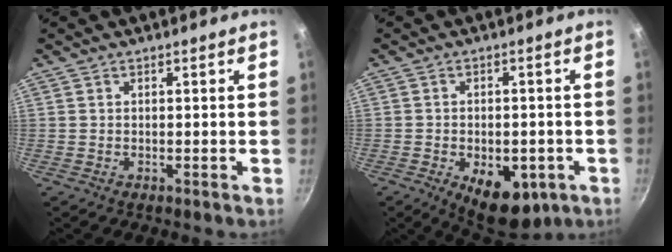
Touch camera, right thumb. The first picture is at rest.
{"total": 11.6, "force": [-4.3, 6.6, 8.6], "torque": [-0.084, 0.006, -0.048]}